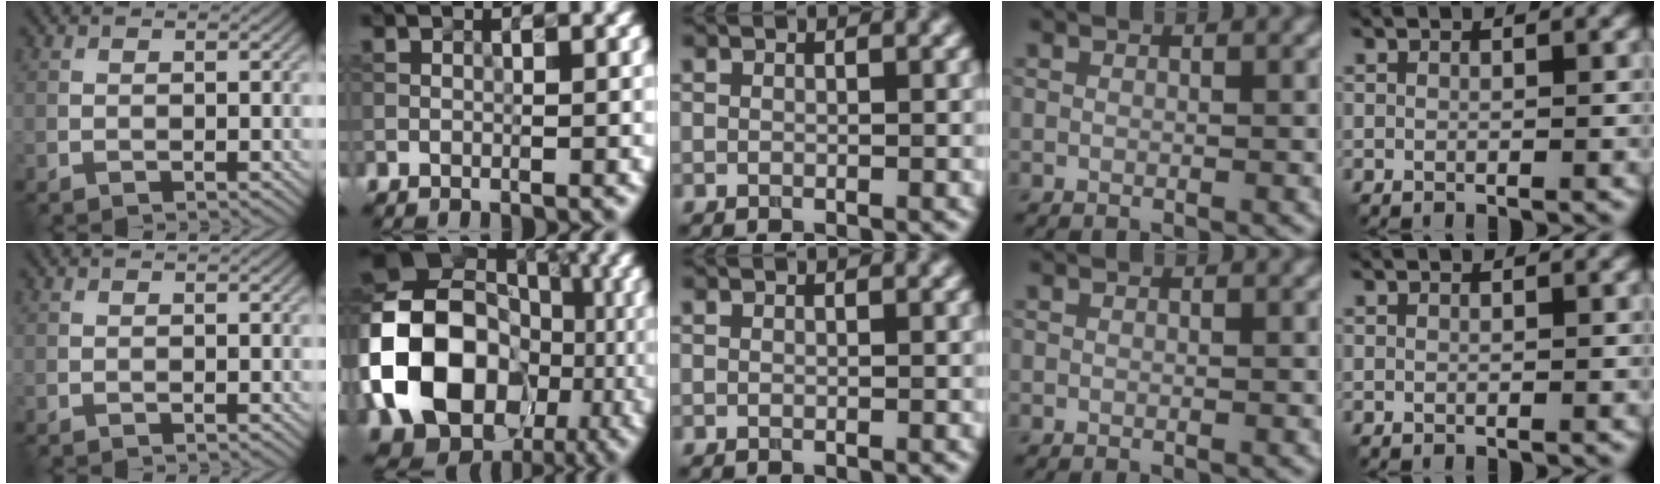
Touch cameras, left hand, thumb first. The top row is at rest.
{"index": {"total": 18.7, "force": [-3.9, 14.8, 10.8], "torque": [-0.214, 0.007, -0.072]}}